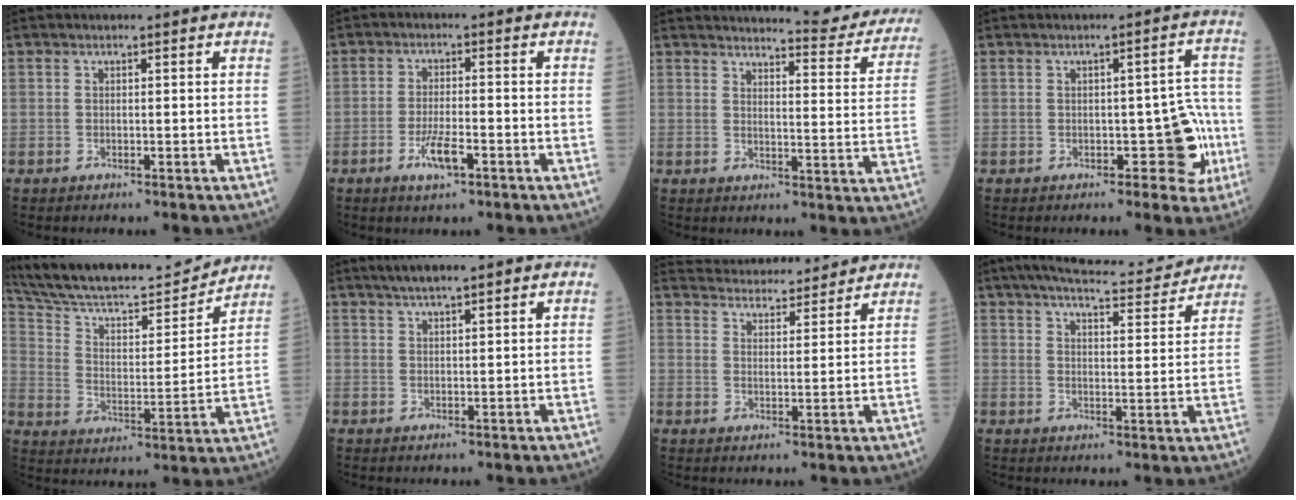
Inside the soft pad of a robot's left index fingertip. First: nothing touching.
{"total": 4.6, "force": [-2.3, 0.9, 3.8], "torque": [-0.080, -0.002, -0.038]}
{"total": 15.4, "force": [14.8, 1.2, 4.1], "torque": [-0.040, -0.077, 0.156]}
{"total": 5.8, "force": [-1.8, 3.0, 4.7], "torque": [-0.042, 0.024, -0.012]}
{"total": 21.0, "force": [19.6, 2.5, 7.1], "torque": [-0.126, -0.001, 0.310]}
{"total": 5.1, "force": [4.0, 0.4, 3.0], "torque": [-0.054, 0.023, 0.074]}
{"total": 15.5, "force": [14.9, 2.6, 3.7], "torque": [-0.060, 0.031, 0.218]}
{"total": 13.8, "force": [12.6, 1.8, 5.4], "torque": [-0.084, 0.008, 0.171]}